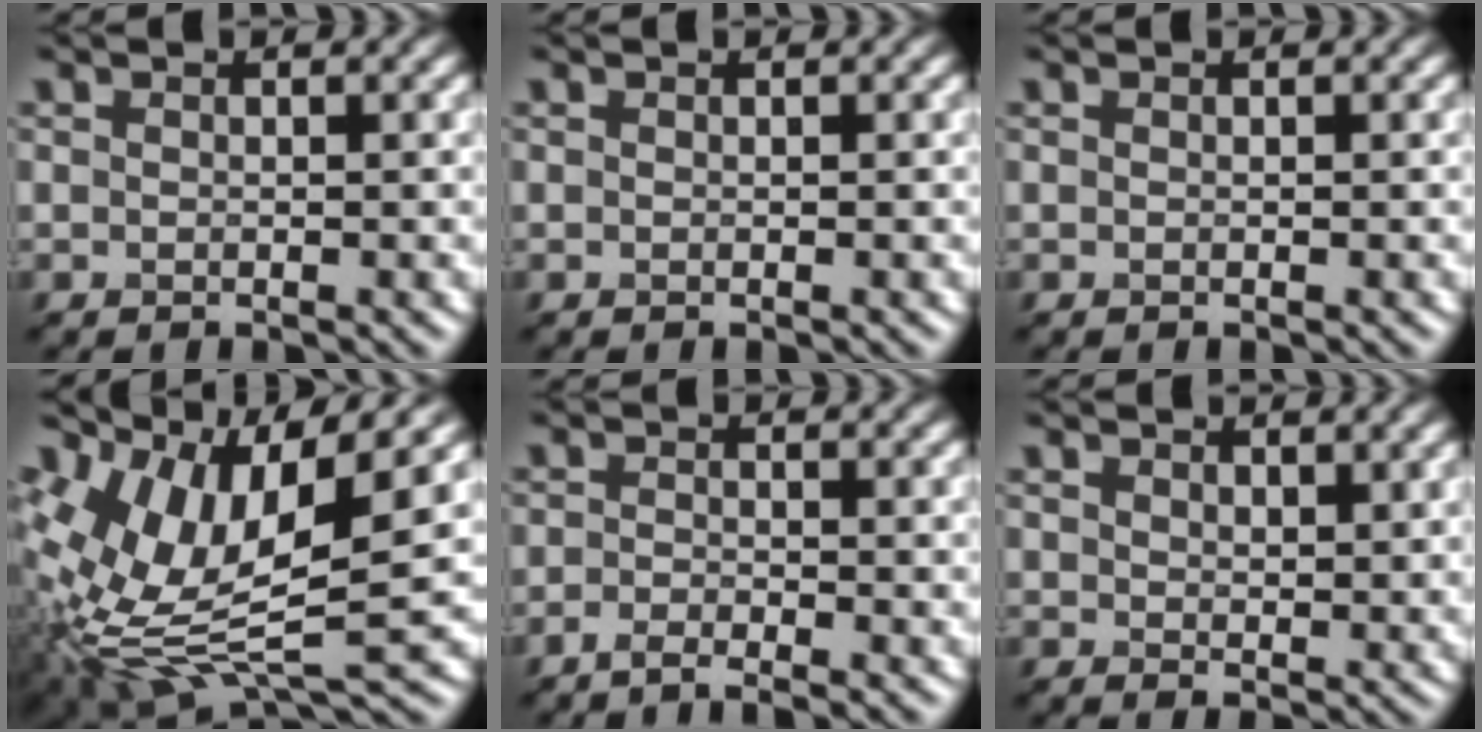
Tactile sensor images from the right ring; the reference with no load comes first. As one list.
[{"total": 0.0}, {"total": 0.0}, {"total": 11.1, "force": [1.7, 5.4, 9.6], "torque": [-0.205, -0.006, 0.029]}, {"total": 1.5, "force": [-1.2, 0.2, 1.0], "torque": [-0.019, -0.004, -0.027]}, {"total": 2.3, "force": [1.7, 1.2, 1.1], "torque": [-0.021, -0.007, 0.035]}]